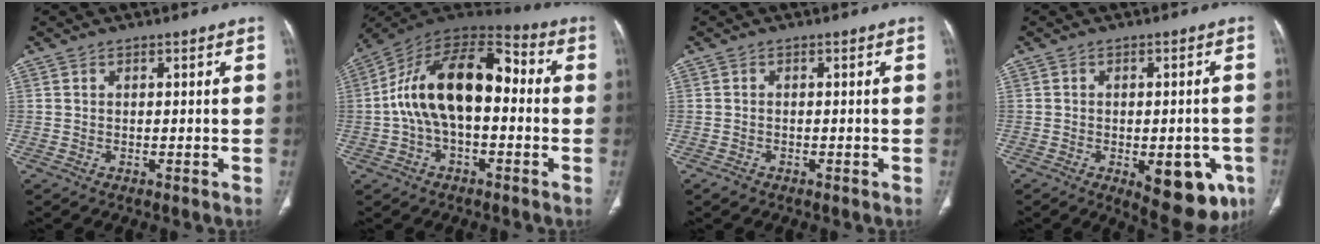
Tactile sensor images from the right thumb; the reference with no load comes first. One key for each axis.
{"total": 18.3, "fx": -0.2, "fy": 9.9, "fz": 15.4, "tx": -0.257, "ty": 0.050, "tz": -0.012}
{"total": 1.1, "fx": -0.8, "fy": 0.7, "fz": 0.3, "tx": -0.009, "ty": 0.000, "tz": -0.015}
{"total": 12.5, "fx": -4.8, "fy": 5.8, "fz": 10.0, "tx": -0.095, "ty": 0.005, "tz": -0.046}